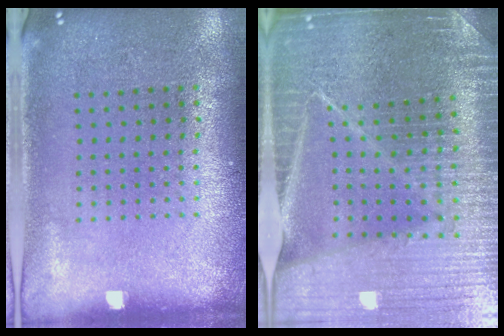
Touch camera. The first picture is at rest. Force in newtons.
{"total": 4.7, "press": 4.4, "slide": 1.7}